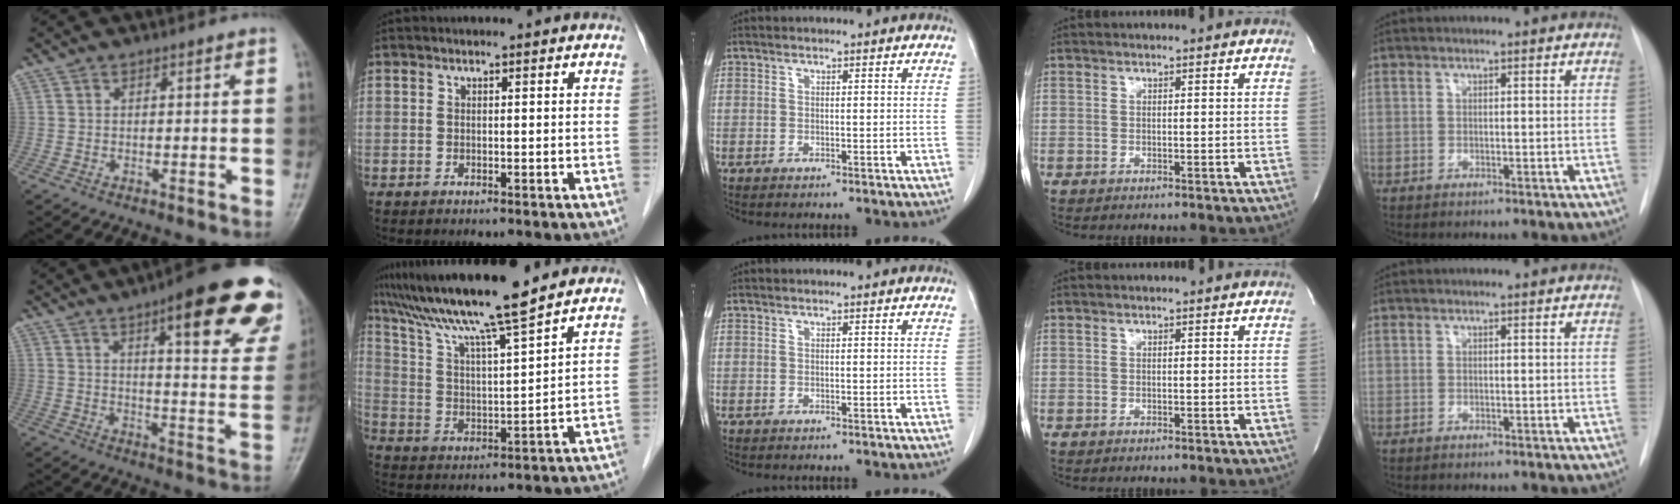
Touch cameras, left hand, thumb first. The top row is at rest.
{"thumb": {"total": 23.5, "force": [13.2, 6.0, 18.5], "torque": [-0.205, -0.043, 0.161]}, "index": {"total": 14.5, "force": [12.4, -1.2, 7.4], "torque": [-0.139, 0.009, 0.216]}}